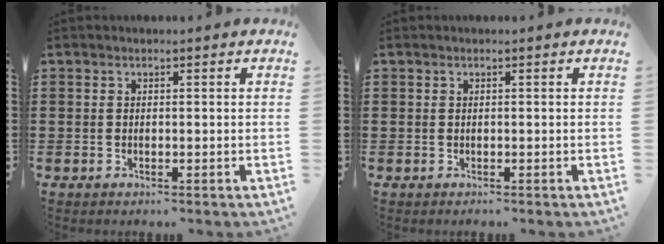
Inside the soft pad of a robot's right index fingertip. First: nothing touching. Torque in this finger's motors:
{"motor_torque": [1.08, 1.06, -1.05, -0.21]}